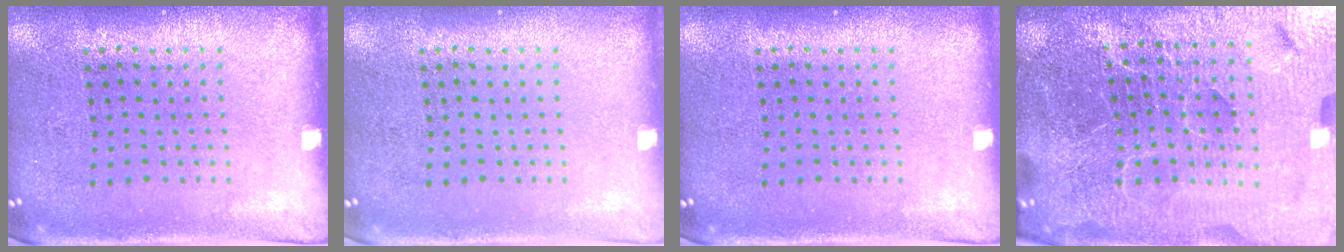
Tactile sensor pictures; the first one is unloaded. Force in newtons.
{"total": 0.0}
{"total": 0.0}
{"total": 6.9, "press": 6.0, "slide": 3.4}